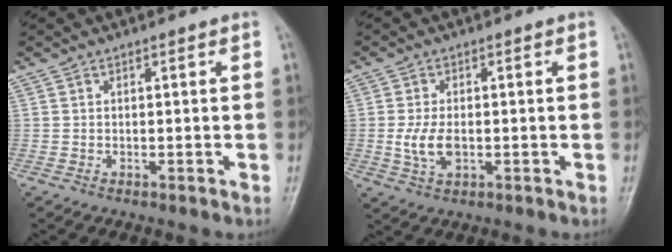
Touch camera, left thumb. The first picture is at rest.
{"total": 5.0, "force": [-0.6, 2.7, 4.1], "torque": [-0.090, -0.004, -0.010]}